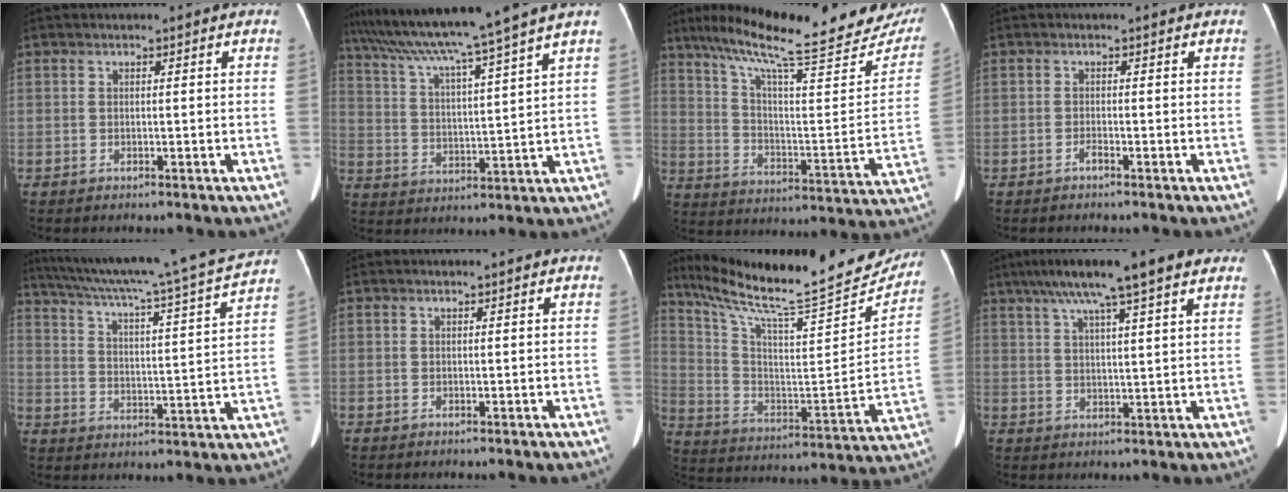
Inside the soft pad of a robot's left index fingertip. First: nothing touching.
{"total": 15.4, "force": [12.7, -2.8, 8.3], "torque": [-0.143, -0.009, 0.196]}
{"total": 27.8, "force": [22.5, 4.4, 15.7], "torque": [-0.247, -0.031, 0.301]}
{"total": 0.7, "force": [-0.7, -0.1, 0.2], "torque": [-0.006, -0.003, -0.015]}
{"total": 23.0, "force": [20.3, -1.5, 10.6], "torque": [-0.181, -0.034, 0.278]}
{"total": 0.0}
{"total": 28.1, "force": [24.5, 3.8, 13.1], "torque": [-0.222, -0.065, 0.348]}
{"total": 15.3, "force": [10.7, 1.2, 10.9], "torque": [-0.180, 0.048, 0.151]}